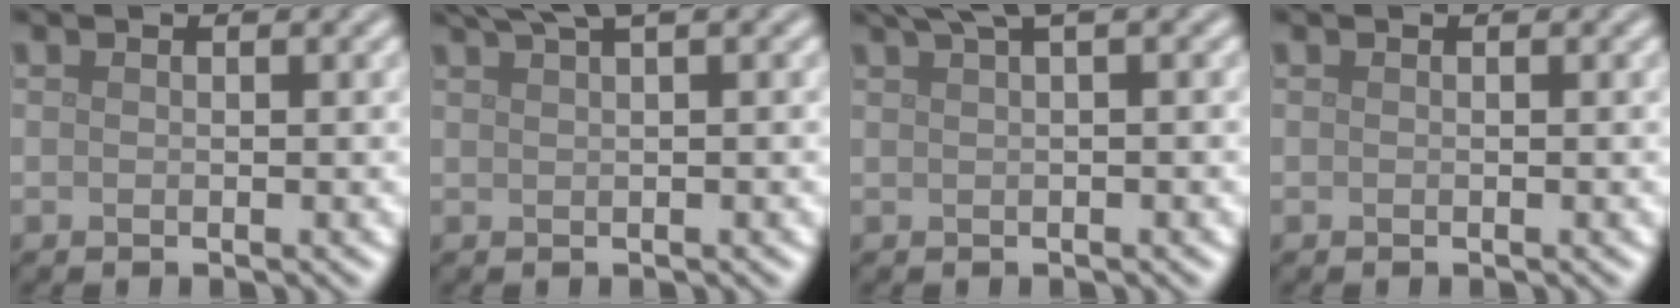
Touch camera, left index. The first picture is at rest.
{"total": 3.1, "force": [2.3, 0.5, 2.1], "torque": [-0.024, 0.011, 0.037]}
{"total": 3.2, "force": [2.0, 0.6, 2.4], "torque": [-0.032, 0.012, 0.032]}
{"total": 0.0}